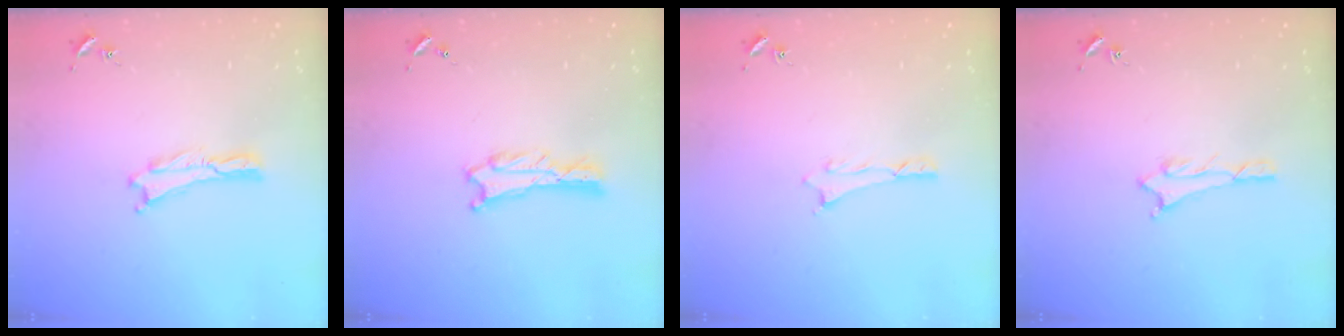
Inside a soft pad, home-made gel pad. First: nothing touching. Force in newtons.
{"total": 0.9, "press": 0.9, "slide": 0.1}
{"total": 0.6, "press": 0.5, "slide": 0.2}
{"total": 1.1, "press": 1.1, "slide": 0.1}